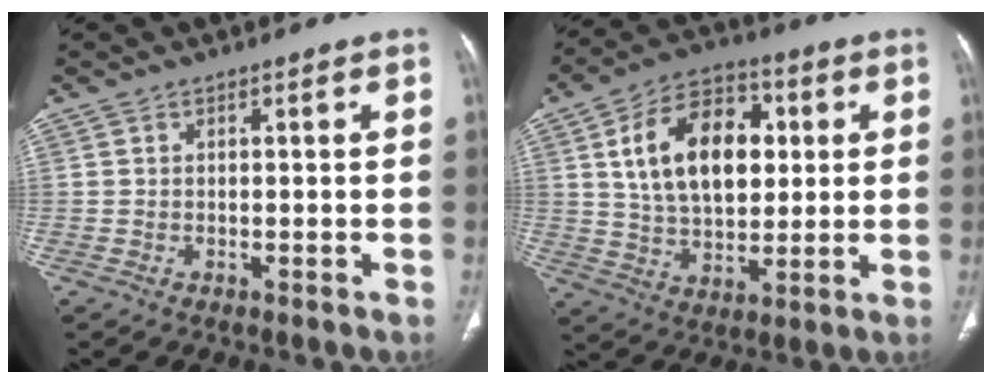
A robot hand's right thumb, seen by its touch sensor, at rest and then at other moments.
{"total": 17.9, "force": [4.0, 11.4, 13.2], "torque": [-0.188, 0.004, 0.070]}